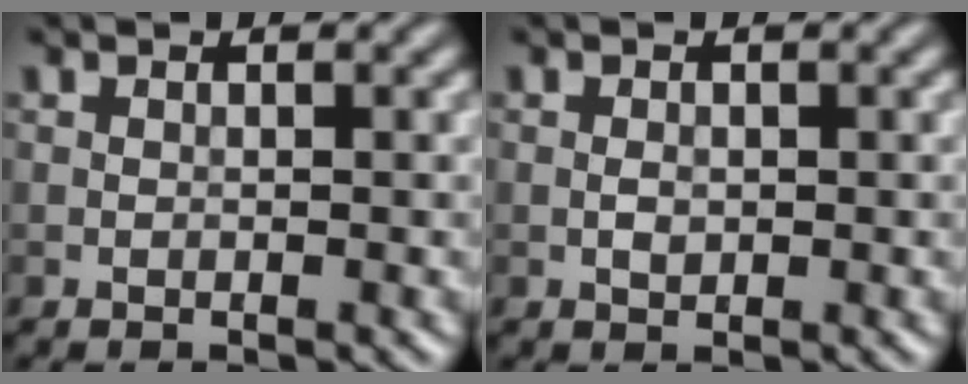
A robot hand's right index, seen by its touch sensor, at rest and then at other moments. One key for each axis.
{"total": 0.9, "fx": -0.1, "fy": 0.6, "fz": 0.7, "tx": -0.012, "ty": 0.000, "tz": -0.001}